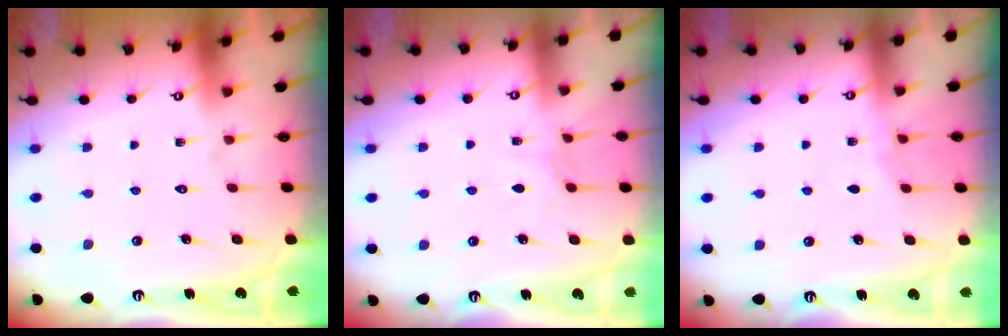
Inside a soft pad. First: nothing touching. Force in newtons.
{"total": 3.7, "press": 3.6, "slide": 0.5}
{"total": 2.8, "press": 2.7, "slide": 0.4}